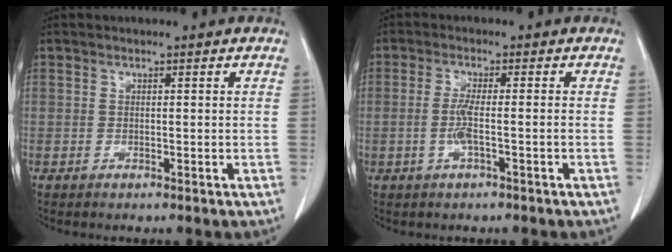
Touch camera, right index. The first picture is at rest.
{"total": 3.3, "force": [-0.8, 0.1, 3.2], "torque": [-0.070, -0.003, -0.018]}